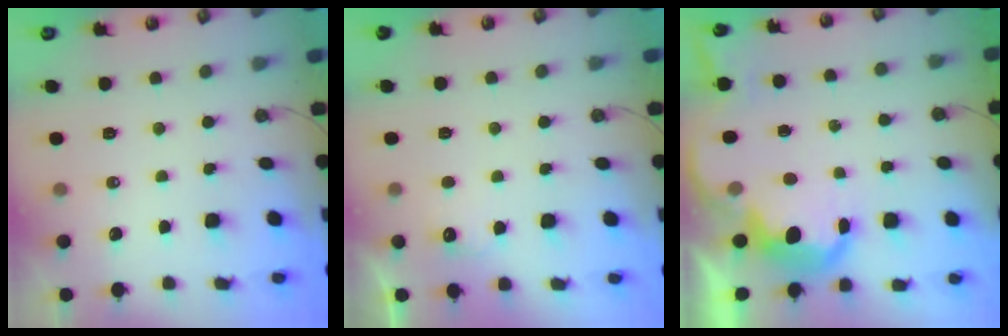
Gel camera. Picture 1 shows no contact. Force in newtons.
{"total": 4.7, "press": 4.5, "slide": 1.1}
{"total": 9.3, "press": 9.3, "slide": 1.0}